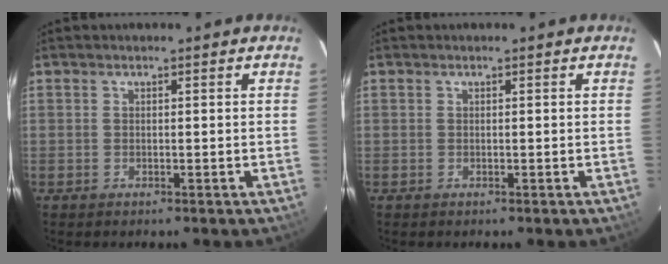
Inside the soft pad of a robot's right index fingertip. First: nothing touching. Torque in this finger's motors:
{"motor_torque": [0.36, 0.12, -0.02, 0.01]}